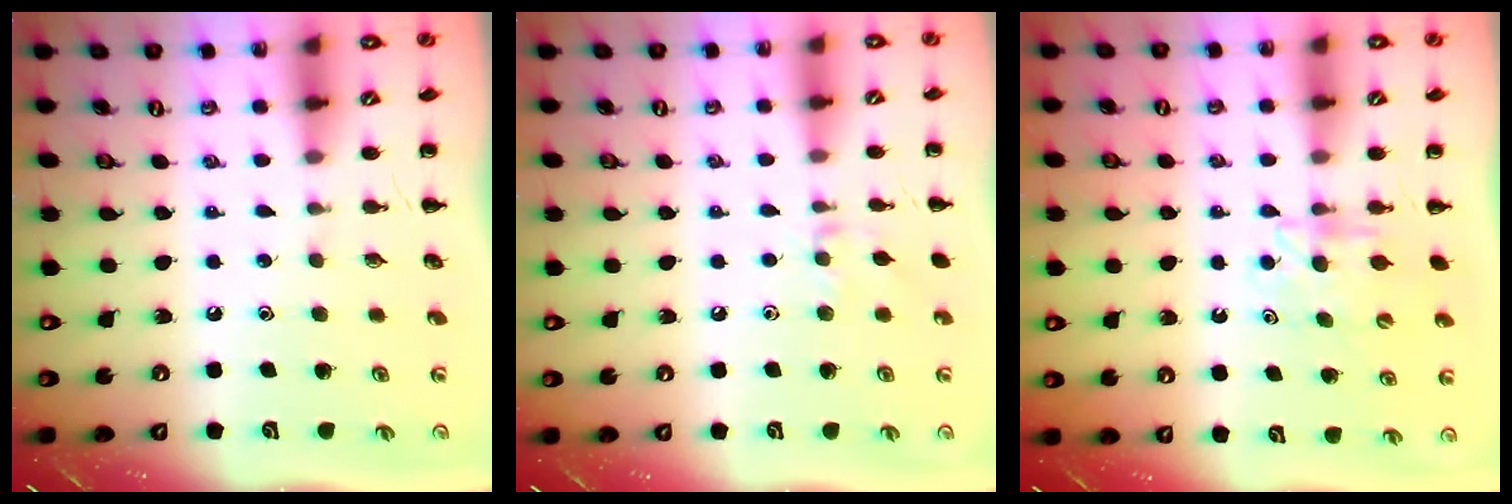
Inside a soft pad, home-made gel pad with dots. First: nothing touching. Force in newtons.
{"total": 7.0, "press": 6.9, "slide": 1.3}
{"total": 6.1, "press": 6.1, "slide": 0.7}